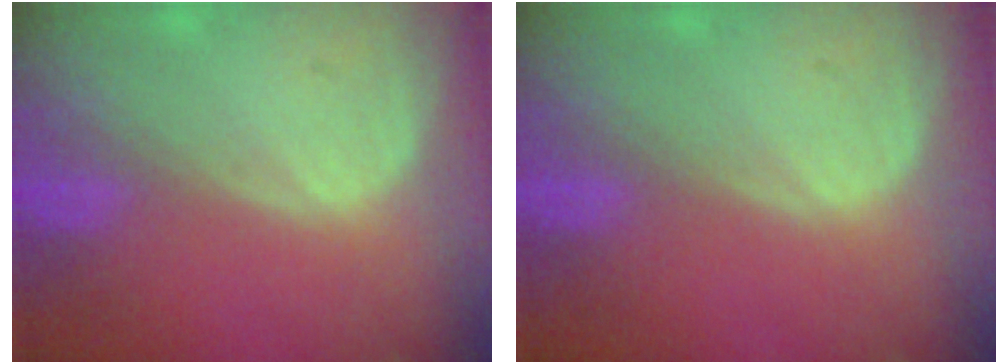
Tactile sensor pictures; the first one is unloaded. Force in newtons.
{"total": 0.0}